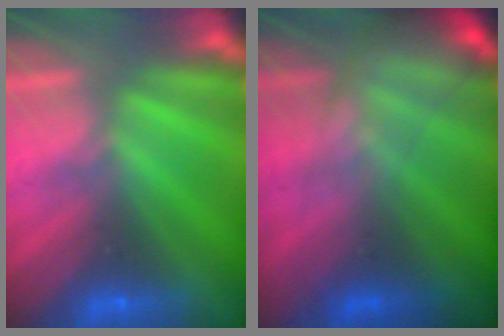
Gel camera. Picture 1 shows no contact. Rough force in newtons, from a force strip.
{"total": 8.3}